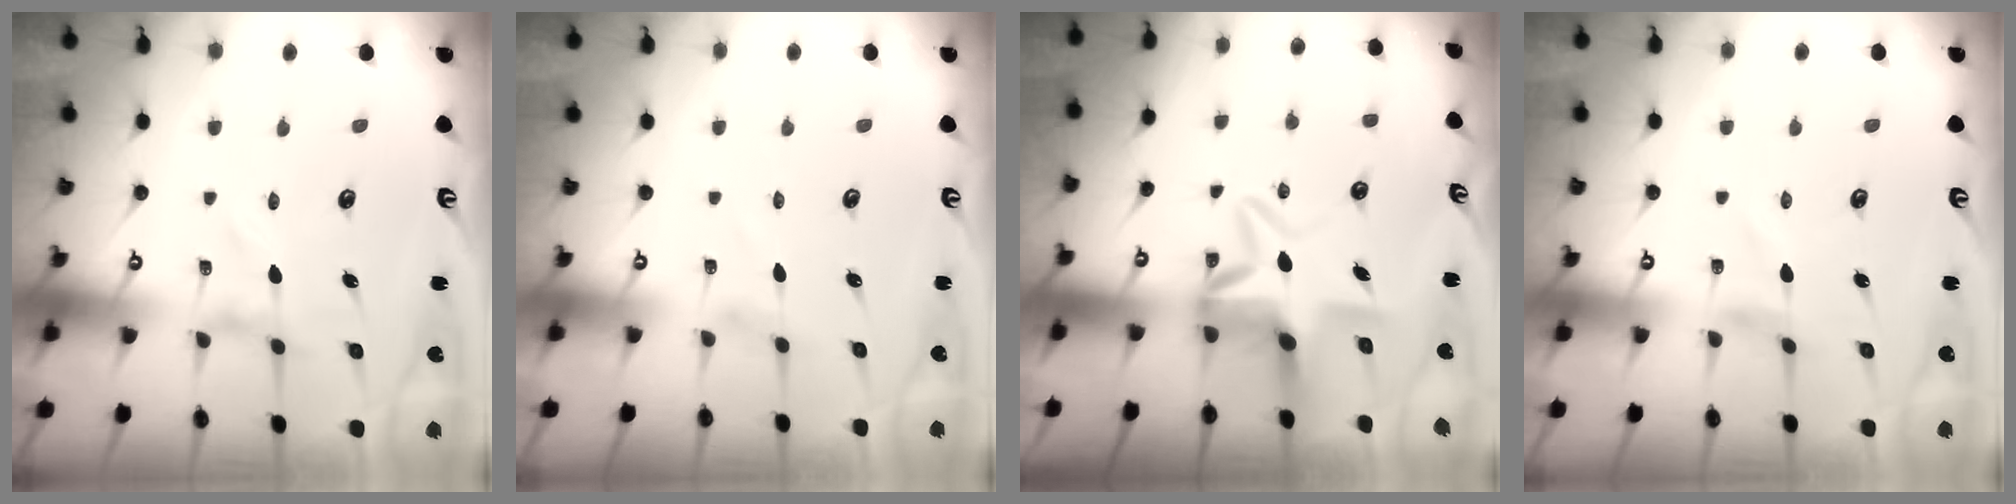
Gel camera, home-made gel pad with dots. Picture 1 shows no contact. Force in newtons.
{"total": 1.5, "press": 1.5, "slide": 0.0}
{"total": 8.7, "press": 8.2, "slide": 2.9}
{"total": 0.7, "press": 0.7, "slide": 0.2}